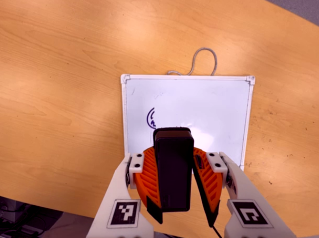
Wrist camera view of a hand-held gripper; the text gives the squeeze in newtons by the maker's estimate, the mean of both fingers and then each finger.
{"total": 9.2, "left": 9.4, "right": 8.9}